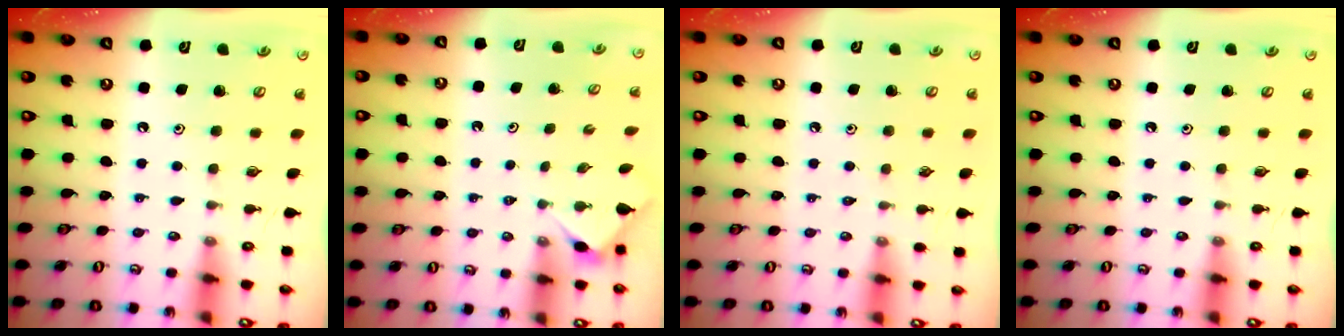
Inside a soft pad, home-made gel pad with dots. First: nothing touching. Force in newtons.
{"total": 2.5, "press": 2.4, "slide": 0.5}
{"total": 1.9, "press": 1.8, "slide": 0.3}
{"total": 0.0}